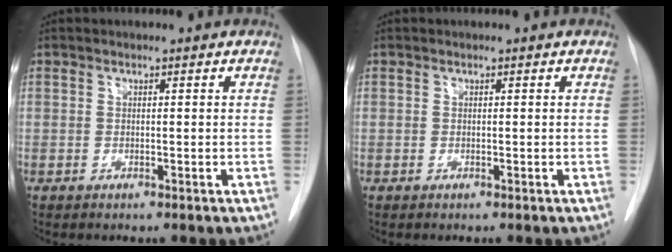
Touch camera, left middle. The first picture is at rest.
{"total": 0.0}